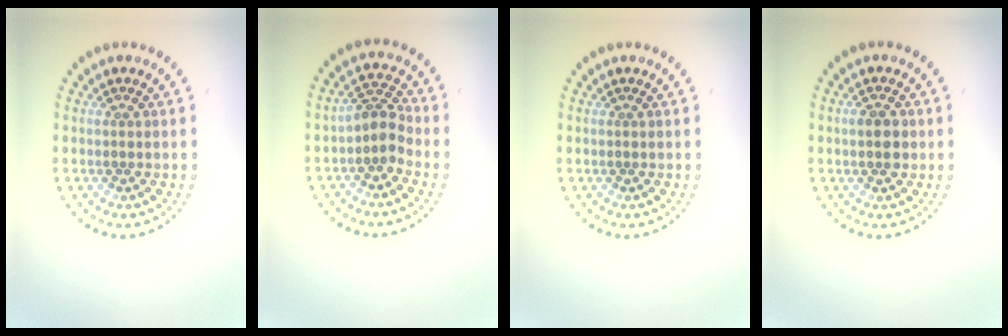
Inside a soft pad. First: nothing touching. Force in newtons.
{"total": 2.5, "press": 2.0, "slide": 1.5}
{"total": 0.0}
{"total": 2.5, "press": 2.5, "slide": 0.2}